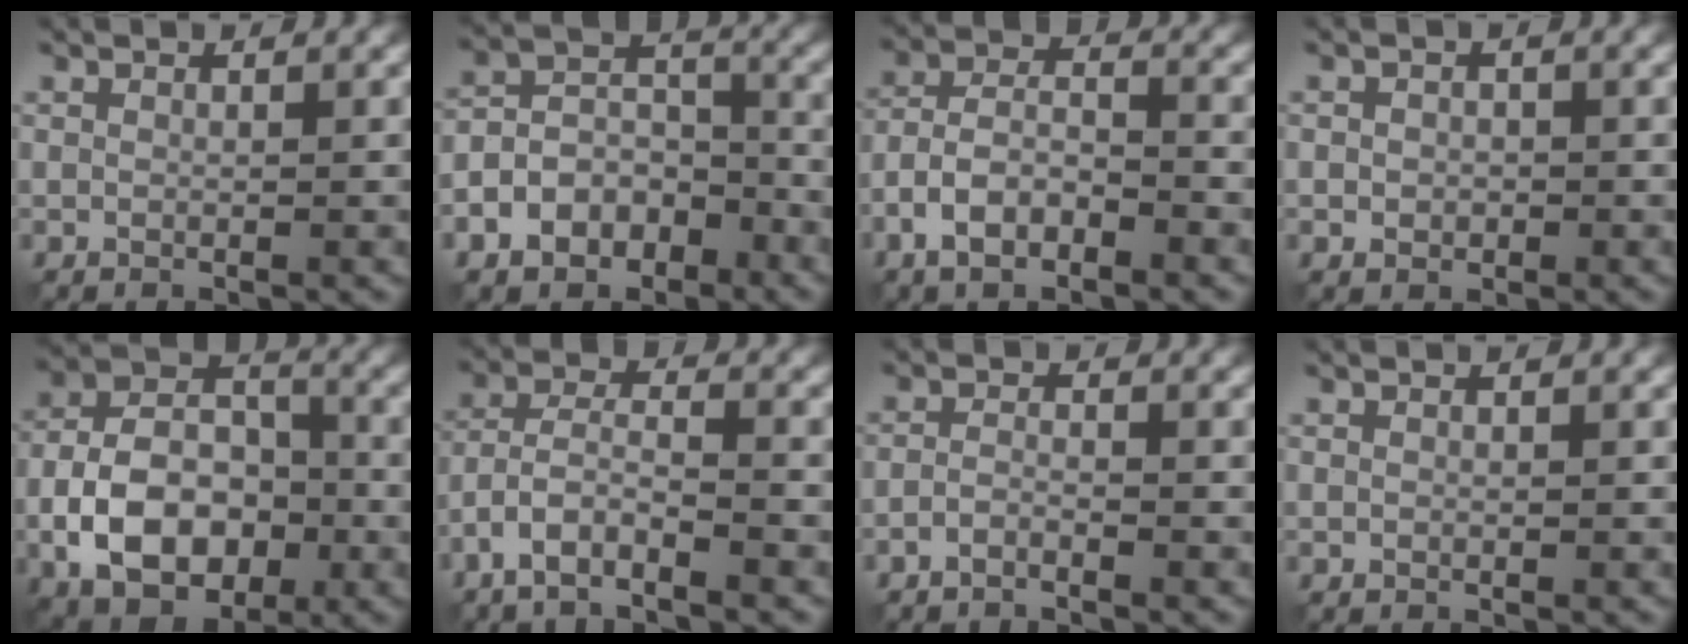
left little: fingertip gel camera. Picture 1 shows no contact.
{"total": 6.0, "force": [-3.7, 3.9, 2.7], "torque": [-0.035, 0.014, -0.073]}
{"total": 5.2, "force": [-3.0, 2.4, 3.5], "torque": [-0.061, 0.008, -0.065]}
{"total": 1.3, "force": [-0.2, 1.2, 0.6], "torque": [-0.006, -0.005, -0.004]}
{"total": 9.9, "force": [-3.3, 6.2, 6.9], "torque": [-0.127, 0.006, -0.068]}
{"total": 4.4, "force": [-3.0, 1.2, 3.0], "torque": [-0.061, 0.001, -0.069]}
{"total": 1.4, "force": [-1.2, 0.1, 0.7], "torque": [-0.019, 0.001, -0.028]}
{"total": 0.0}